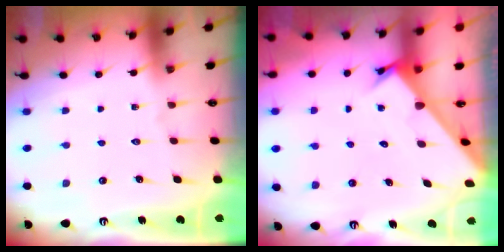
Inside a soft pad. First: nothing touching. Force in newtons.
{"total": 2.3, "press": 2.3, "slide": 0.1}